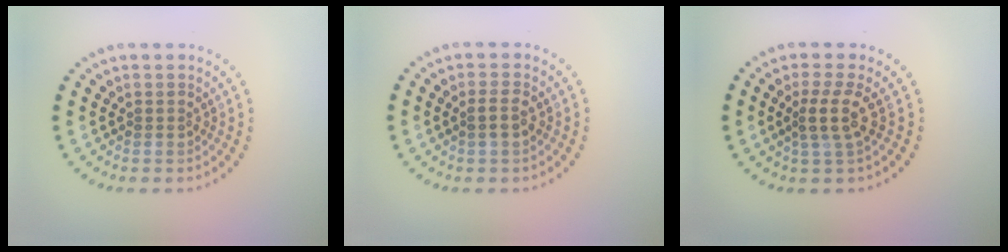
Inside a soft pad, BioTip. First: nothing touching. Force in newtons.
{"total": 1.3, "press": 1.3, "slide": 0.3}
{"total": 2.7, "press": 2.1, "slide": 1.8}